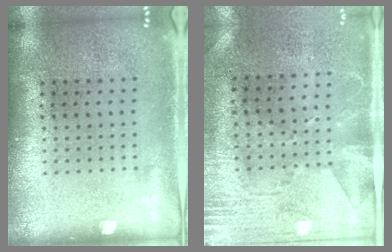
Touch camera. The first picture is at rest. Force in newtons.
{"total": 2.8, "press": 2.3, "slide": 1.5}